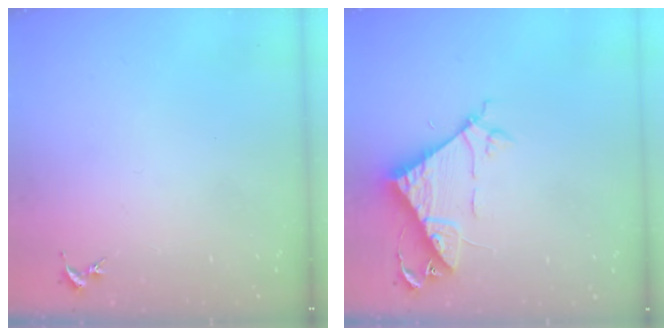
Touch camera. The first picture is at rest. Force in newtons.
{"total": 8.1, "press": 8.0, "slide": 0.7}